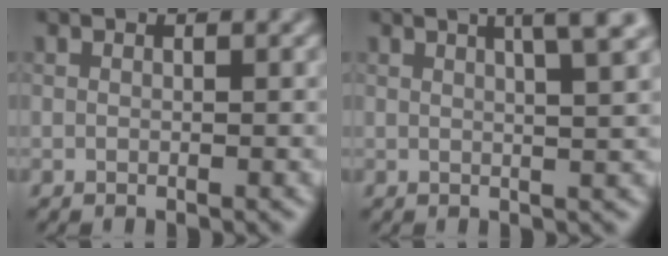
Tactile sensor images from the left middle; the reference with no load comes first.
{"total": 5.2, "force": [2.7, 1.5, 4.2], "torque": [-0.035, 0.022, 0.013]}